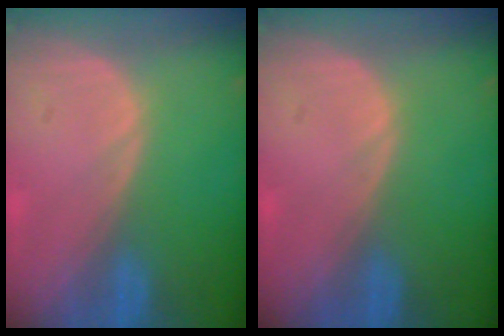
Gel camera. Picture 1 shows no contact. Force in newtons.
{"total": 0.0}